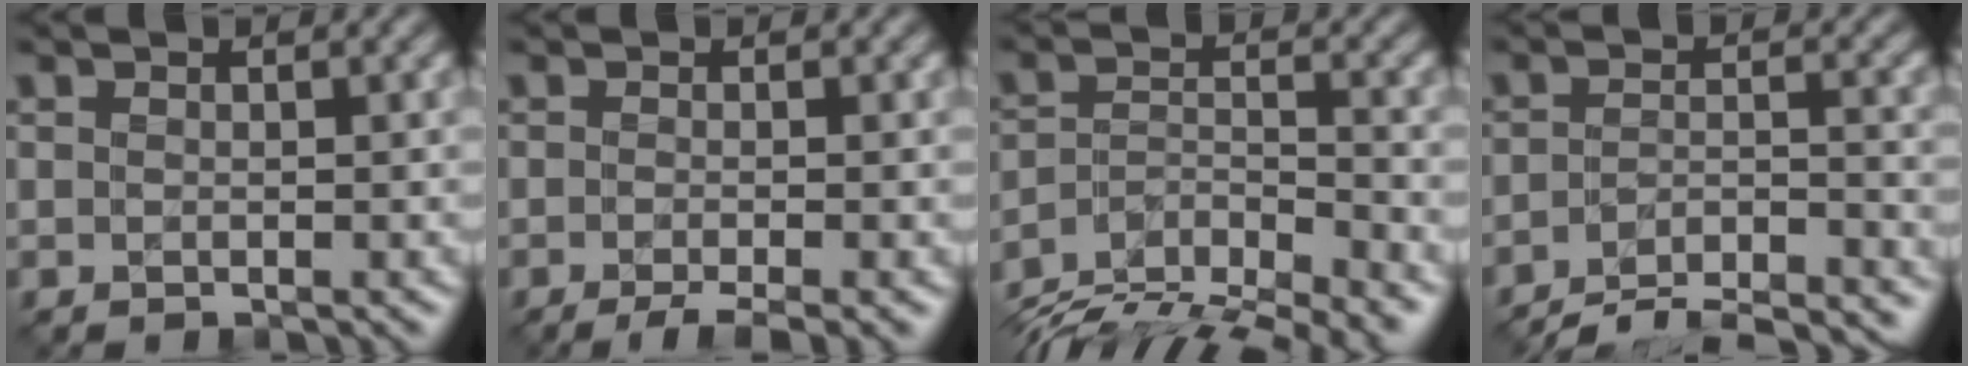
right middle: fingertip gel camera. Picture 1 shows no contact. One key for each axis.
{"total": 3.1, "fx": -1.9, "fy": 0.6, "fz": 2.4, "tx": -0.035, "ty": -0.004, "tz": -0.038}
{"total": 9.9, "fx": -8.7, "fy": 3.2, "fz": 3.5, "tx": -0.065, "ty": -0.011, "tz": -0.138}
{"total": 8.7, "fx": -7.8, "fy": 1.9, "fz": 3.3, "tx": -0.045, "ty": -0.006, "tz": -0.120}